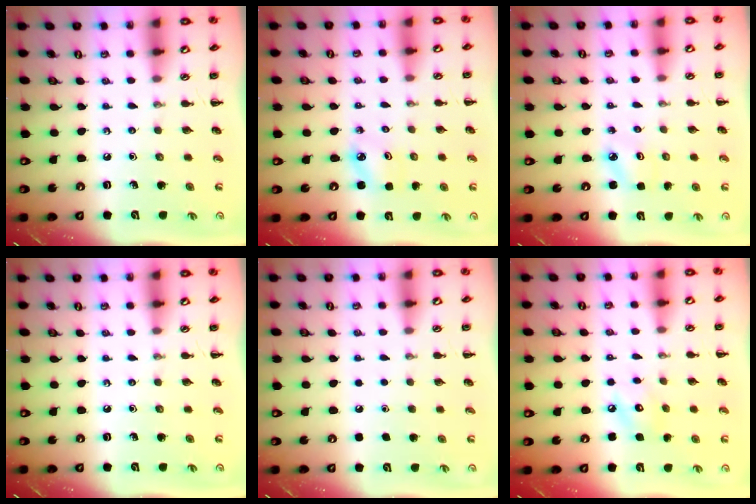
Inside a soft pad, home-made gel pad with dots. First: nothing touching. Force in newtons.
{"total": 2.5, "press": 2.5, "slide": 0.4}
{"total": 2.3, "press": 2.2, "slide": 0.6}
{"total": 0.0}
{"total": 1.8, "press": 1.8, "slide": 0.1}
{"total": 6.7, "press": 6.7, "slide": 0.4}